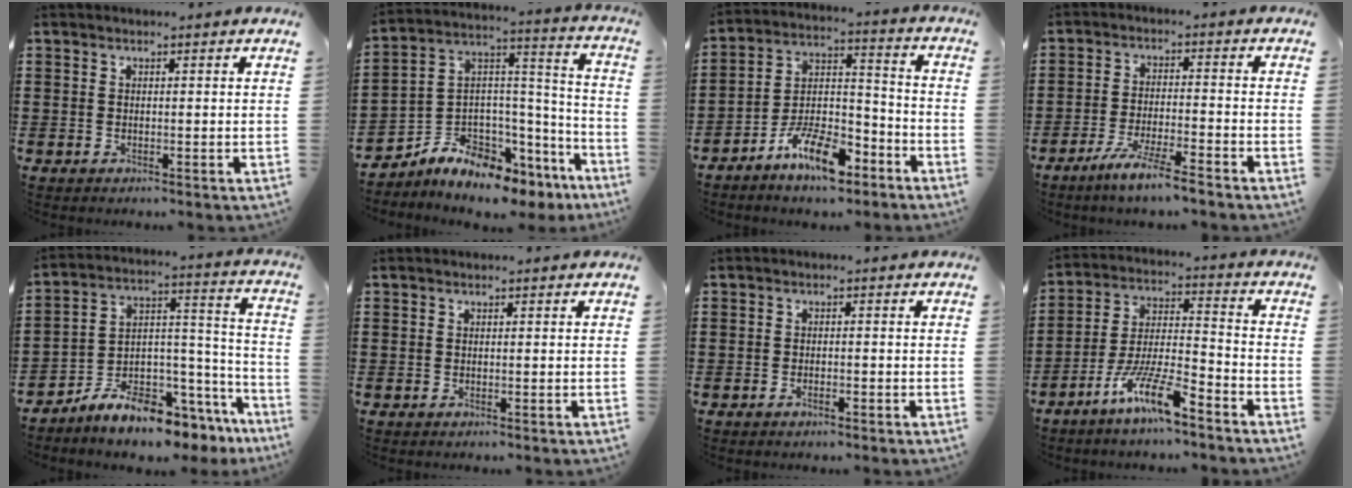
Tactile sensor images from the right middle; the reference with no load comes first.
{"total": 7.0, "force": [-6.4, 2.6, 1.2], "torque": [-0.045, -0.006, -0.130]}
{"total": 10.1, "force": [-7.5, 3.3, 5.8], "torque": [-0.107, 0.023, -0.140]}
{"total": 5.7, "force": [-4.7, -0.2, 3.2], "torque": [-0.070, -0.014, -0.091]}
{"total": 8.7, "force": [-8.0, 2.3, 2.4], "torque": [-0.042, 0.014, -0.152]}
{"total": 0.0}
{"total": 1.1, "force": [-0.8, 0.3, 0.7], "torque": [-0.016, -0.005, -0.014]}
{"total": 10.1, "force": [-7.2, 1.5, 6.9], "torque": [-0.145, 0.001, -0.141]}